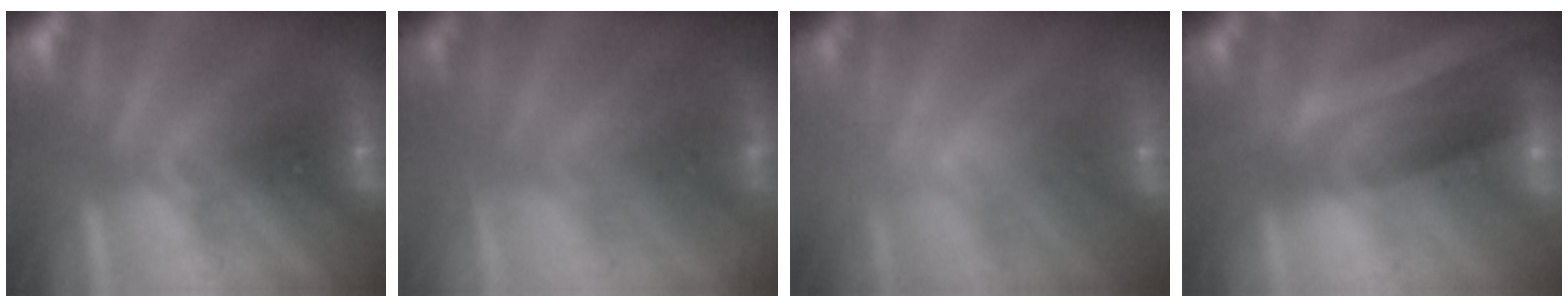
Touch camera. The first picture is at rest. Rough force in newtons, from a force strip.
{"total": 3.6}
{"total": 2.3}
{"total": 2.0}